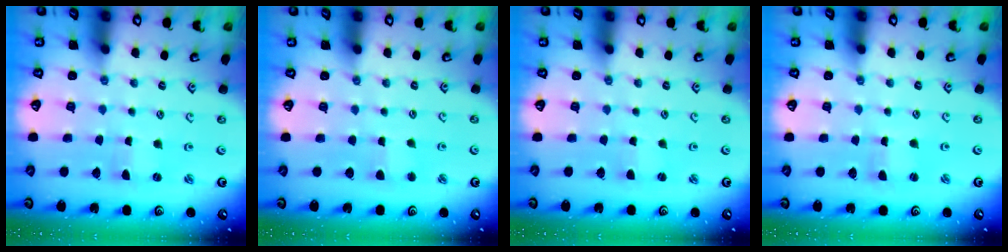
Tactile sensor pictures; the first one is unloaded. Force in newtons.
{"total": 2.9, "press": 2.9, "slide": 0.3}
{"total": 1.8, "press": 1.7, "slide": 0.2}
{"total": 1.3, "press": 1.3, "slide": 0.1}